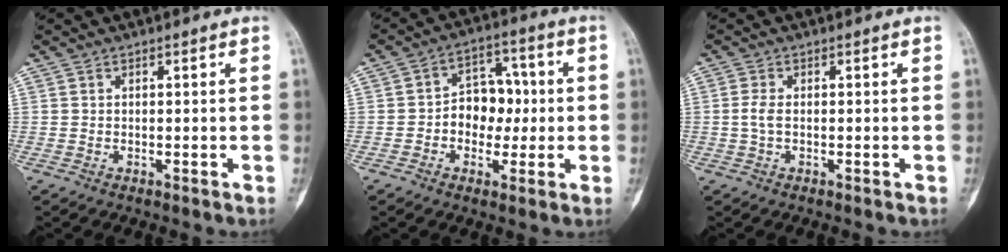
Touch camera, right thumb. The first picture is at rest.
{"total": 9.2, "force": [-0.5, 7.0, 6.0], "torque": [-0.044, 0.030, -0.016]}
{"total": 2.1, "force": [-0.1, 1.0, 1.8], "torque": [-0.045, 0.001, -0.004]}